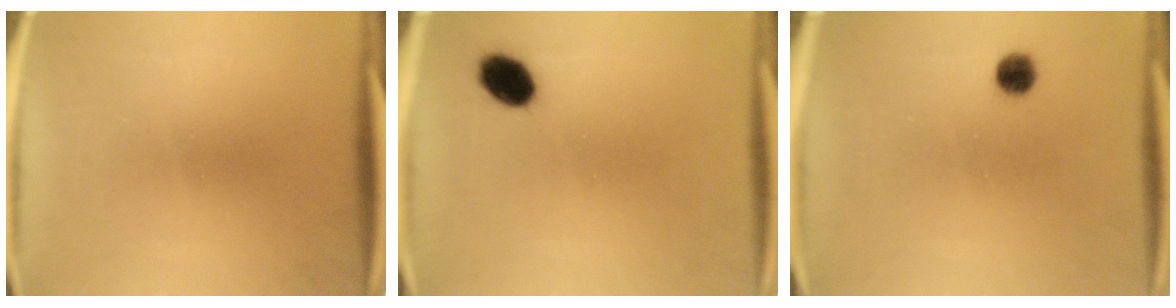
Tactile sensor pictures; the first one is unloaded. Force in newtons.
{"total": 6.2}
{"total": 3.5}